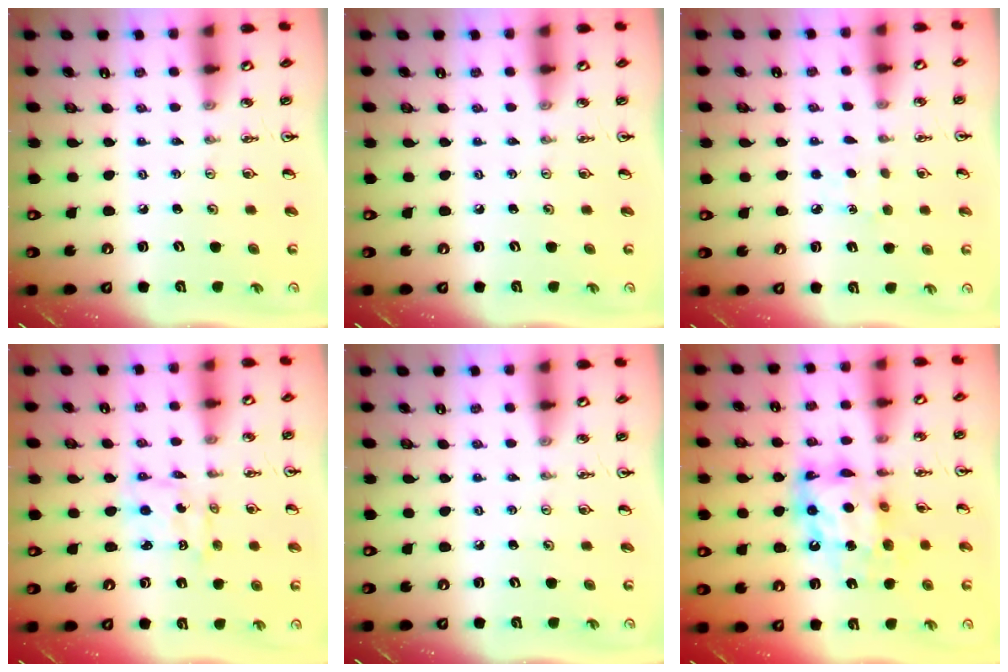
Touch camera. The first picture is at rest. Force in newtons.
{"total": 0.0}
{"total": 3.9, "press": 3.8, "slide": 0.5}
{"total": 2.1, "press": 2.1, "slide": 0.1}
{"total": 0.0}
{"total": 12.2, "press": 12.1, "slide": 1.3}